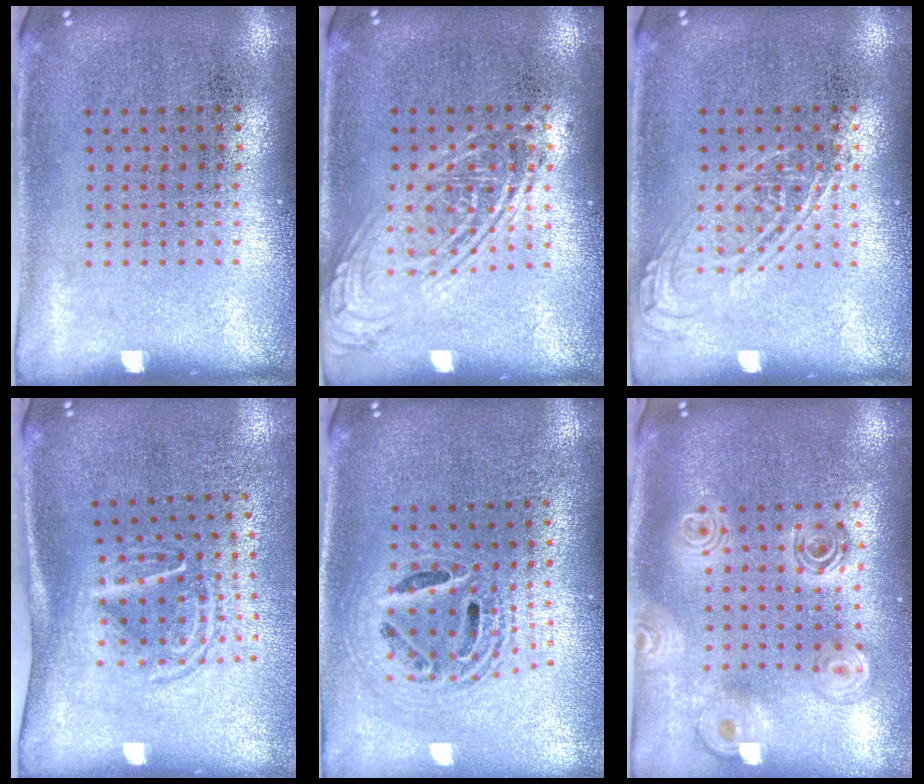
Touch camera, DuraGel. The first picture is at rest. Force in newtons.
{"total": 2.4, "press": 2.4, "slide": 0.2}
{"total": 2.0, "press": 2.0, "slide": 0.2}
{"total": 1.7, "press": 1.2, "slide": 1.2}
{"total": 2.0, "press": 1.6, "slide": 1.3}
{"total": 2.3, "press": 1.8, "slide": 1.4}